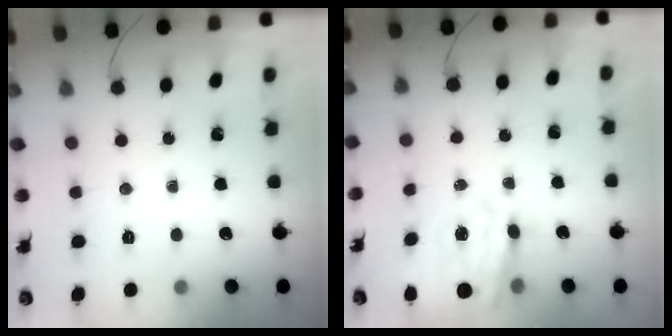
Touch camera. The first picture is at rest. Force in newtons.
{"total": 17.3, "press": 16.9, "slide": 3.8}